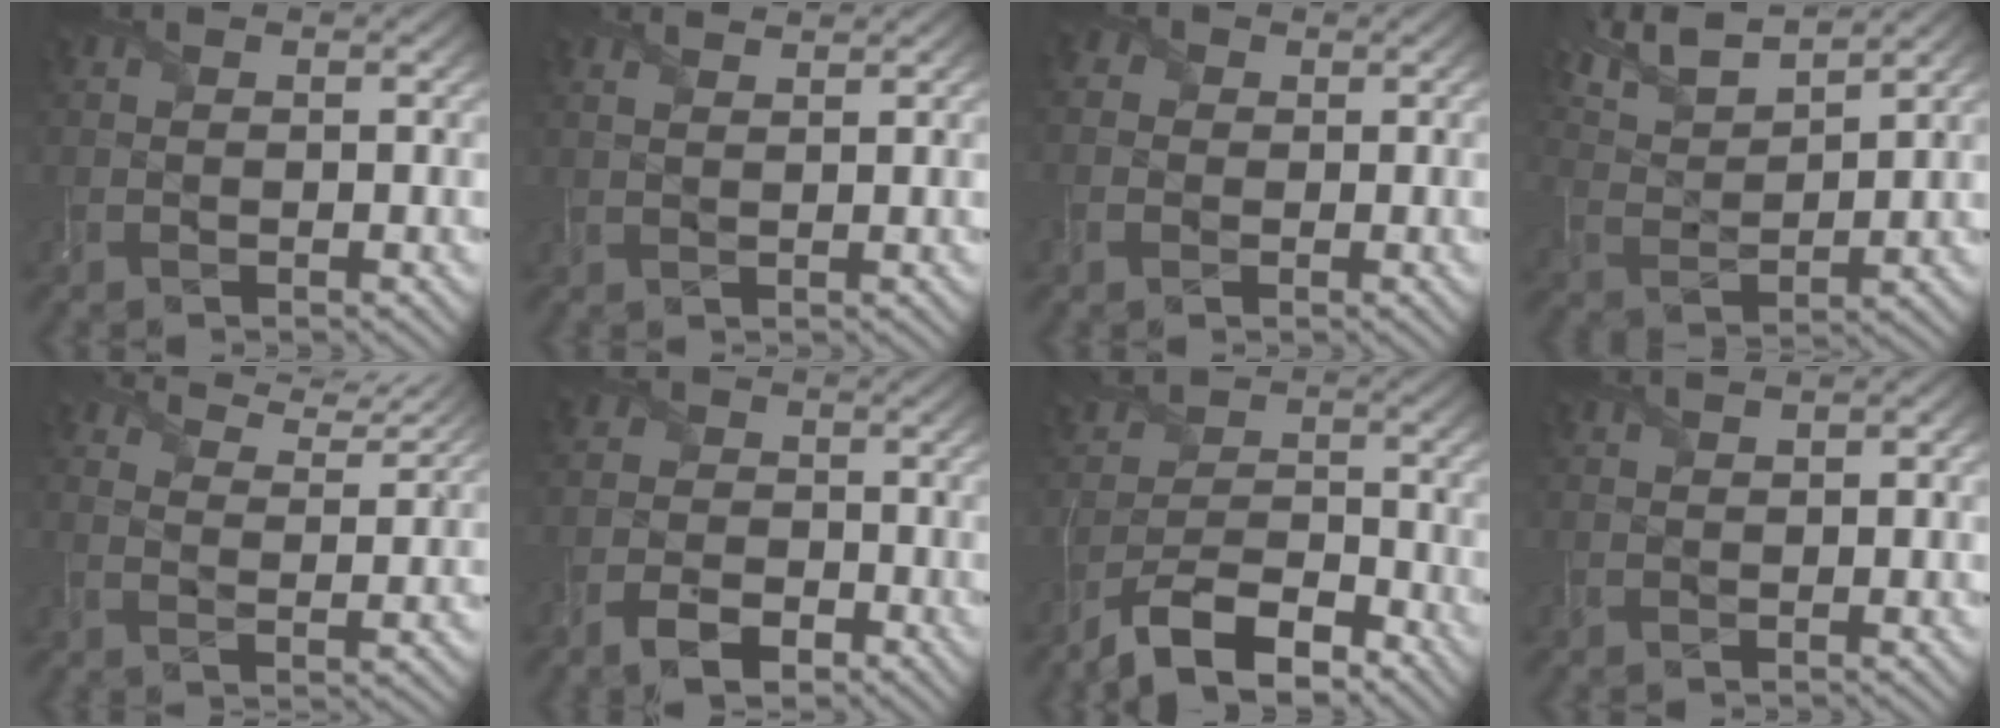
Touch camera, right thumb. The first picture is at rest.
{"total": 2.6, "force": [2.1, 0.7, 1.4], "torque": [-0.024, 0.004, 0.018]}
{"total": 3.8, "force": [-0.4, 3.4, 1.7], "torque": [-0.071, -0.003, -0.010]}
{"total": 9.8, "force": [7.8, 2.5, 5.4], "torque": [-0.138, 0.018, 0.151]}
{"total": 7.3, "force": [6.4, 1.4, 3.0], "torque": [-0.075, 0.004, 0.111]}
{"total": 5.2, "force": [-3.0, 3.4, 2.5], "torque": [-0.052, -0.008, -0.062]}
{"total": 8.1, "force": [-5.8, 3.5, 4.5], "torque": [-0.071, 0.000, -0.117]}
{"total": 1.7, "force": [0.8, 0.8, 1.3], "torque": [-0.030, 0.004, 0.013]}